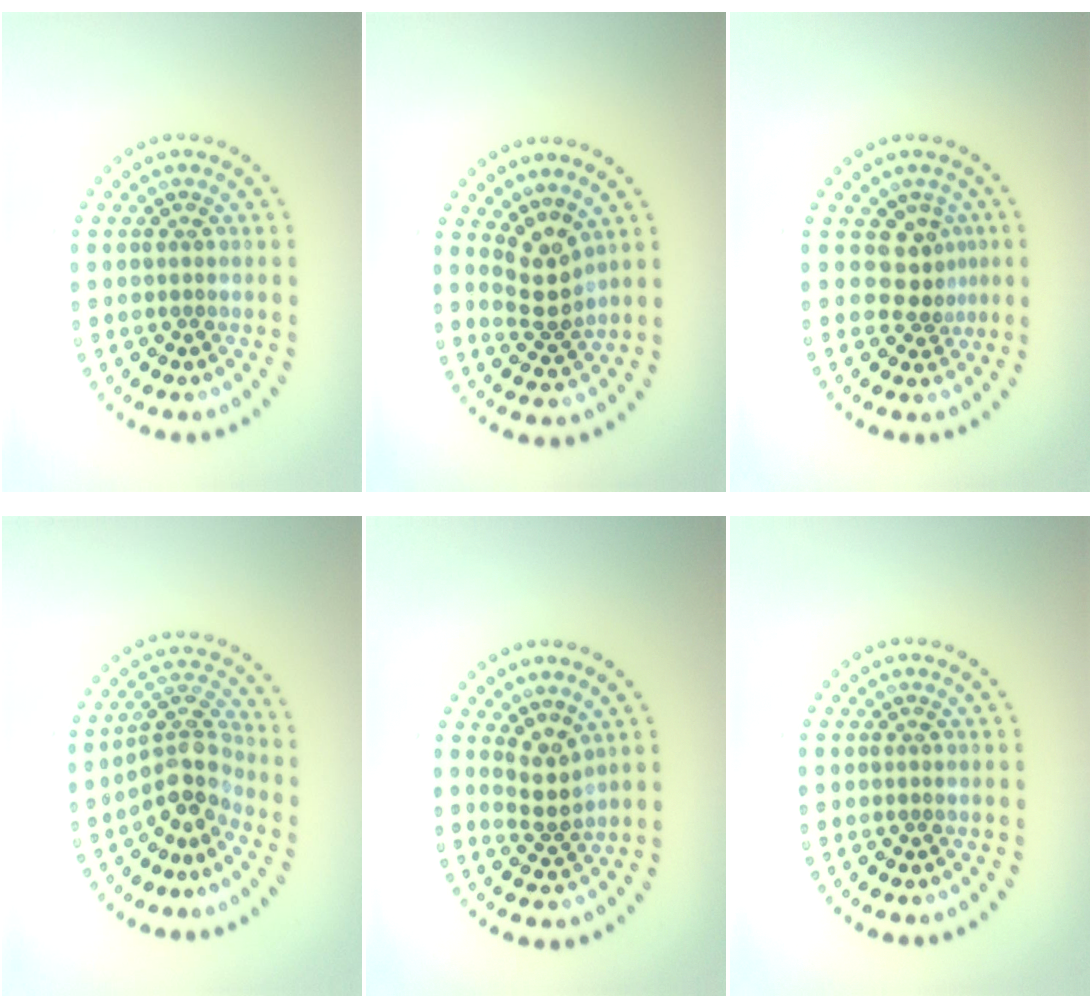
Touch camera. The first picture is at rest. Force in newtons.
{"total": 2.9, "press": 2.1, "slide": 2.0}
{"total": 2.7, "press": 2.0, "slide": 1.9}
{"total": 4.0, "press": 2.9, "slide": 2.8}
{"total": 2.4, "press": 1.8, "slide": 1.6}
{"total": 0.0}